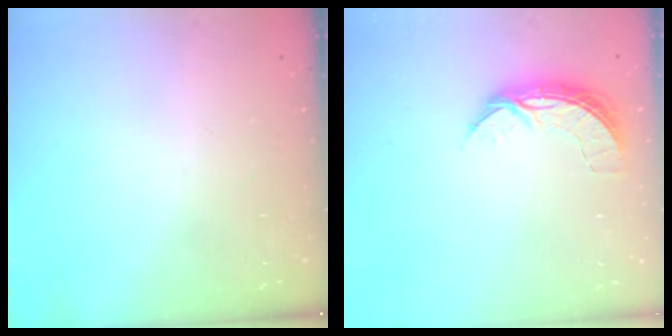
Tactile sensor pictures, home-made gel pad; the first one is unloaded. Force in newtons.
{"total": 7.2, "press": 7.2, "slide": 0.6}